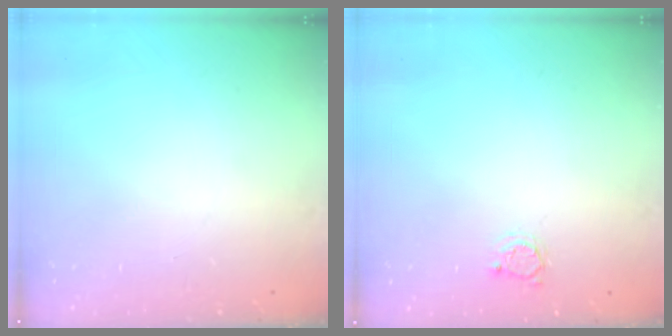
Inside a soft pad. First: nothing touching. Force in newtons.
{"total": 2.6, "press": 2.6, "slide": 0.4}